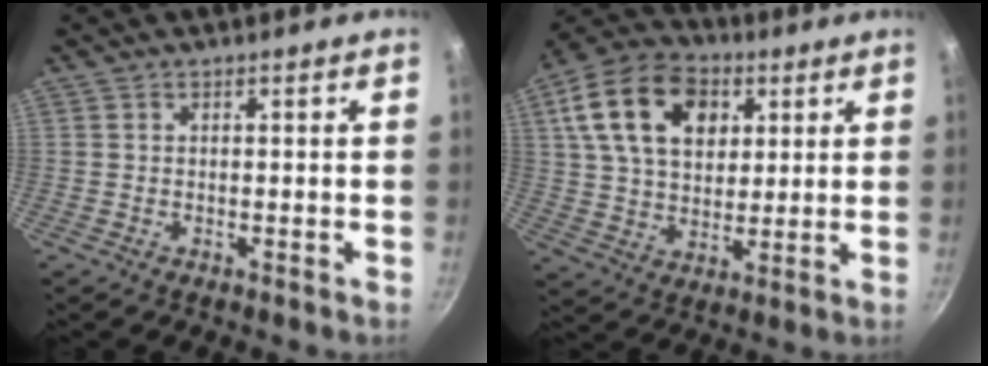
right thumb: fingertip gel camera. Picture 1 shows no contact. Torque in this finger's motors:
{"motor_torque": [-0.13, 3.36, 0.73, -0.42, 0.50]}